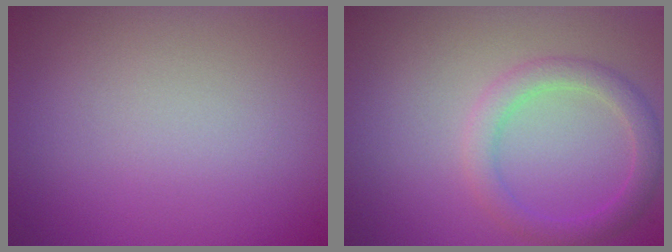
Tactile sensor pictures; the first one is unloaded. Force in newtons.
{"total": 2.5, "press": 2.5, "slide": 0.0}